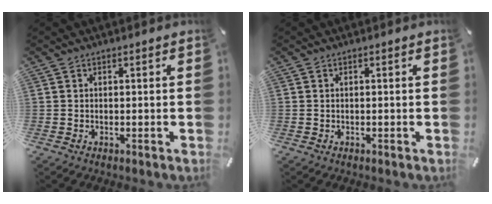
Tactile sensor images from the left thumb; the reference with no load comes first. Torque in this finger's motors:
{"motor_torque": [-0.16, -0.22, 0.00, 0.18, 0.03]}